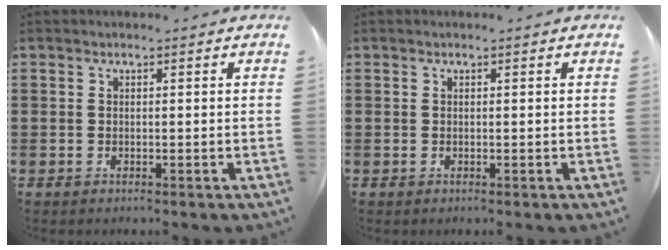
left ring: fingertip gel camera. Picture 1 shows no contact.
{"total": 0.0}